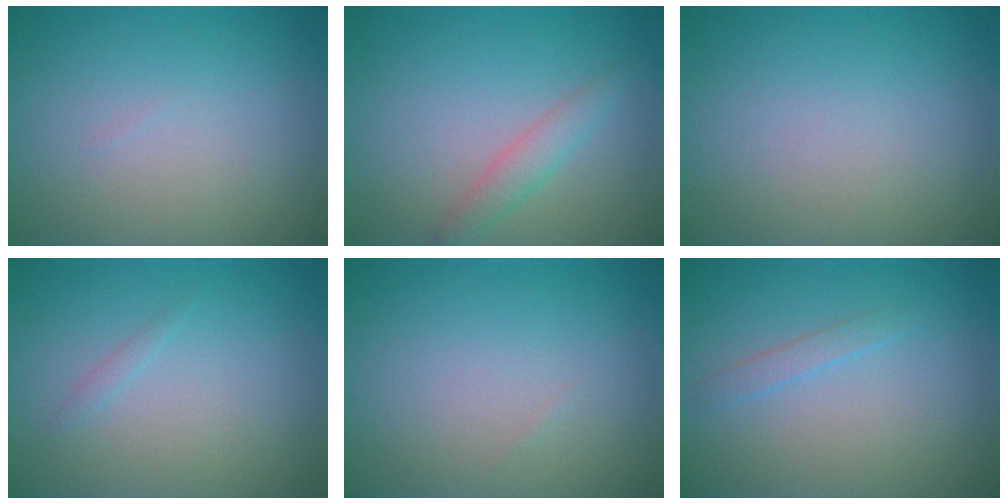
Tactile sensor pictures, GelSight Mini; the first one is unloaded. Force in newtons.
{"total": 2.0, "press": 2.0, "slide": 0.0}
{"total": 0.0}
{"total": 0.5, "press": 0.5, "slide": 0.0}
{"total": 0.0}
{"total": 1.1, "press": 1.1, "slide": 0.0}